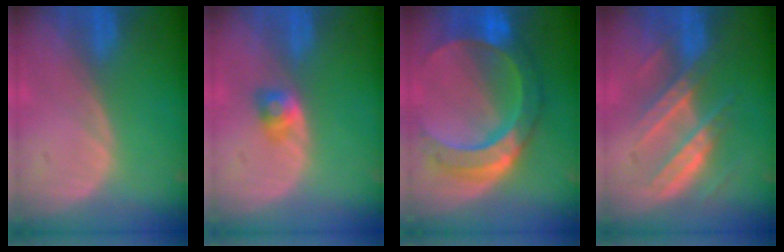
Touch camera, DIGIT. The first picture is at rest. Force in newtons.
{"total": 2.7, "press": 2.4, "slide": 1.1}
{"total": 10.8, "press": 10.7, "slide": 1.1}
{"total": 7.2, "press": 7.2, "slide": 0.6}